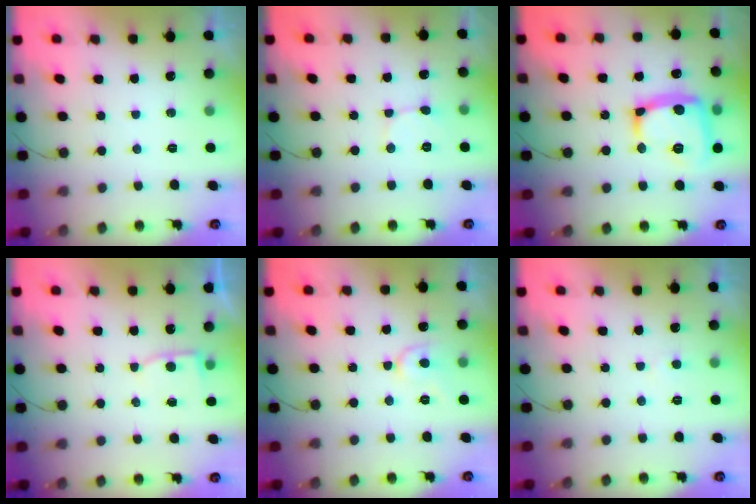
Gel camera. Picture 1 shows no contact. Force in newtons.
{"total": 2.4, "press": 2.4, "slide": 0.3}
{"total": 17.1, "press": 17.1, "slide": 1.2}
{"total": 3.6, "press": 3.6, "slide": 0.3}
{"total": 6.6, "press": 6.5, "slide": 0.7}
{"total": 1.7, "press": 1.7, "slide": 0.2}